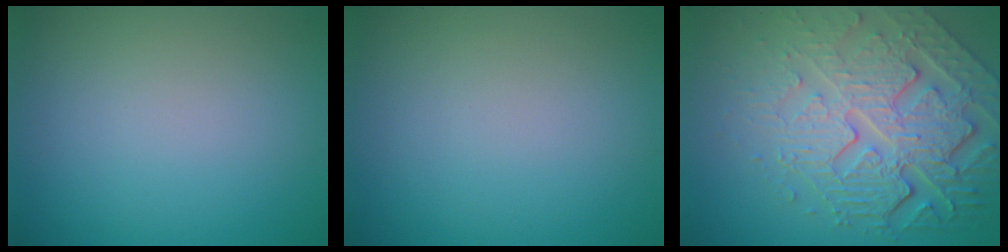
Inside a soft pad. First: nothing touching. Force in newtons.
{"total": 0.0}
{"total": 8.6, "press": 5.9, "slide": 6.3}